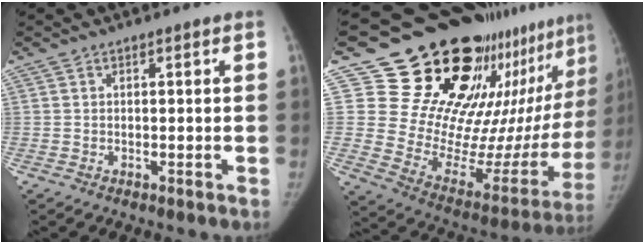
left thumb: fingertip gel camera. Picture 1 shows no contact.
{"total": 31.6, "force": [21.7, 13.5, 18.6], "torque": [-0.244, -0.122, 0.312]}